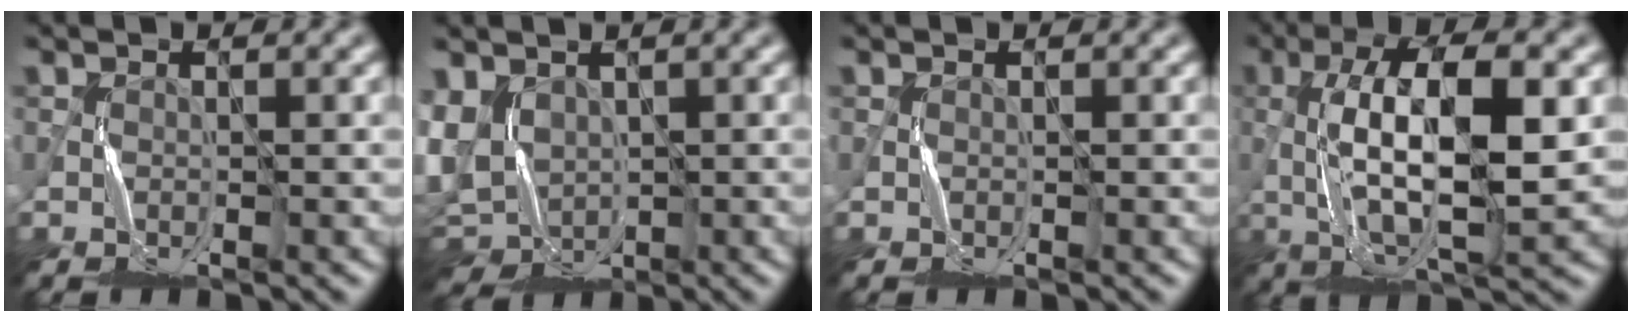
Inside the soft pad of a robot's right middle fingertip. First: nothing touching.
{"total": 5.5, "force": [0.0, 4.3, 3.4], "torque": [-0.082, -0.009, -0.001]}
{"total": 0.0}
{"total": 9.9, "force": [0.4, 2.7, 9.5], "torque": [-0.174, 0.012, 0.007]}